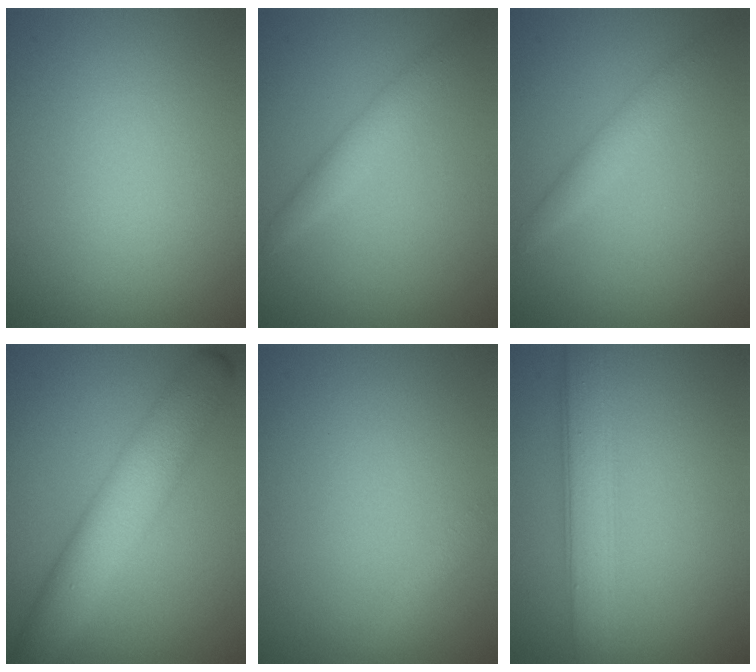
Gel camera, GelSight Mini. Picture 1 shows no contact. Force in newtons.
{"total": 2.0, "press": 2.0, "slide": 0.1}
{"total": 1.8, "press": 1.8, "slide": 0.0}
{"total": 6.4, "press": 6.4, "slide": 0.1}
{"total": 1.2, "press": 1.2, "slide": 0.1}
{"total": 4.0, "press": 4.0, "slide": 0.1}